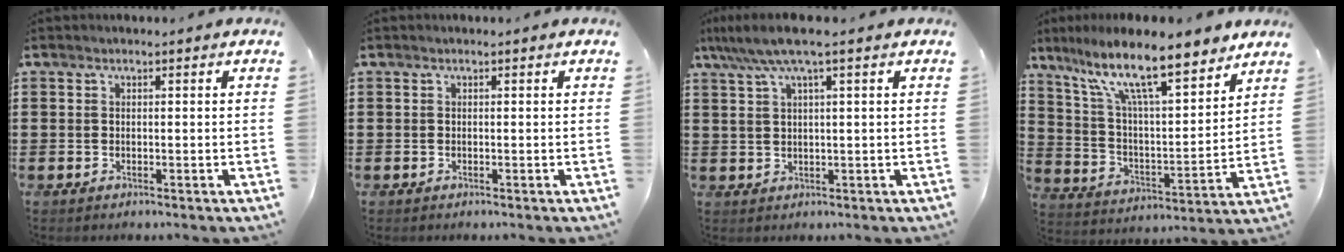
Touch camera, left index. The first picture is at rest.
{"total": 0.0}
{"total": 5.0, "force": [2.6, 0.4, 4.3], "torque": [-0.096, 0.001, 0.042]}
{"total": 13.6, "force": [10.0, 2.9, 8.7], "torque": [-0.190, -0.045, 0.171]}